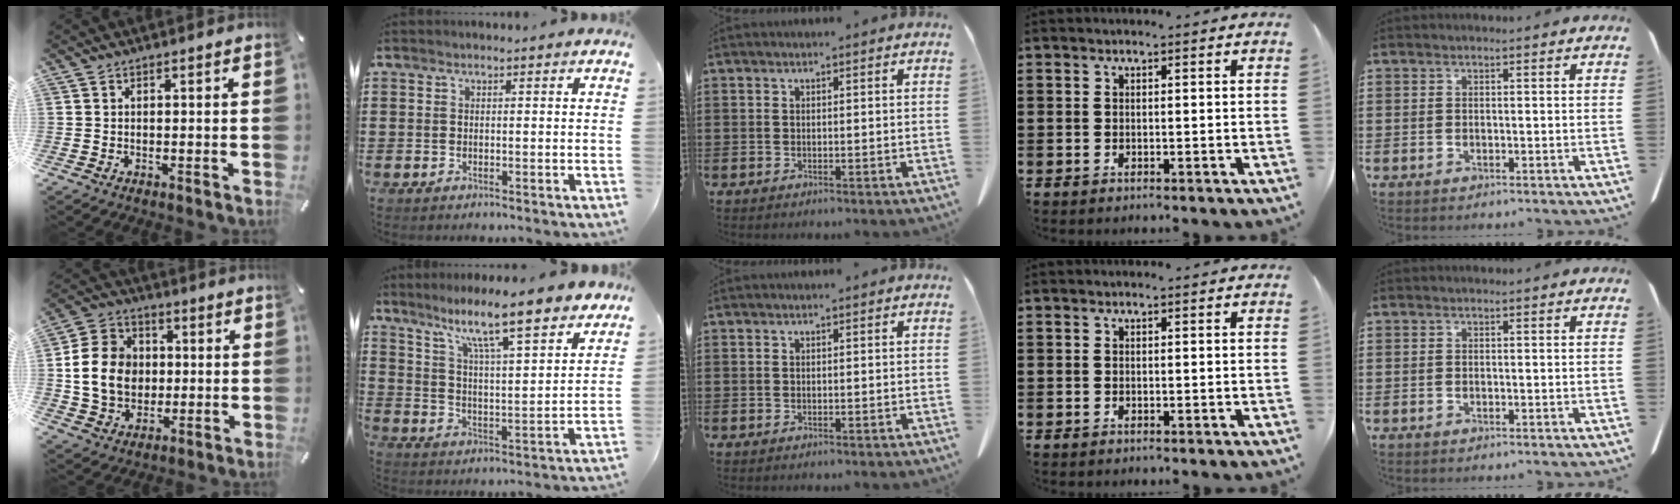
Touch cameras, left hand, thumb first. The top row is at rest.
{"thumb": {"total": 12.9, "force": [0.0, 11.2, 6.4], "torque": [-0.135, 0.013, 0.000]}, "index": {"total": 9.4, "force": [7.9, 0.5, 5.2], "torque": [-0.112, -0.053, 0.126]}}